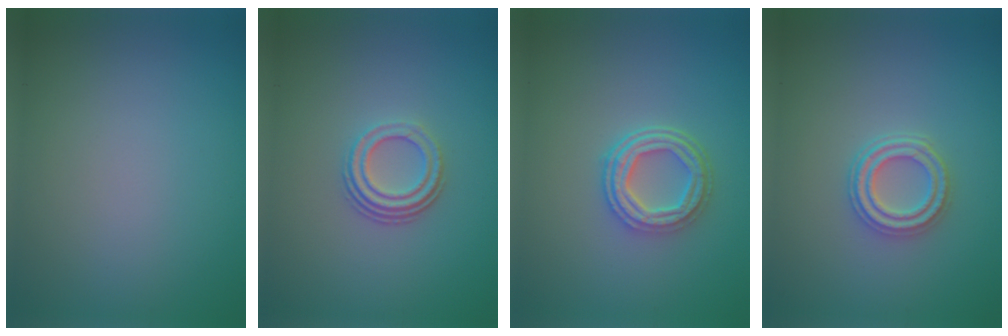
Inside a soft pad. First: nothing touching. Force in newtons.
{"total": 3.2, "press": 2.2, "slide": 2.3}
{"total": 4.1, "press": 3.3, "slide": 2.5}
{"total": 2.9, "press": 2.5, "slide": 1.4}